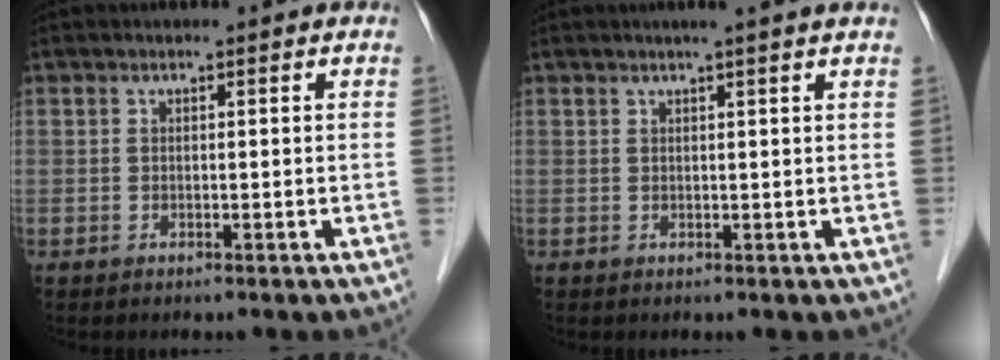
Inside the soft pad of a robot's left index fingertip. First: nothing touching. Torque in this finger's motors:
{"motor_torque": [0.00, -0.19, 0.04, 0.03]}